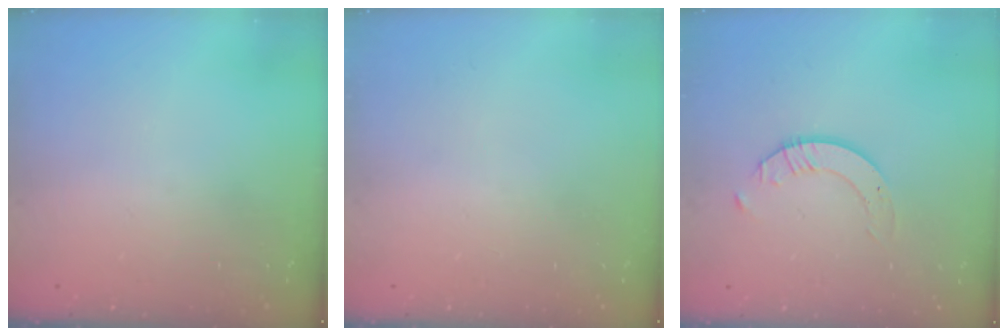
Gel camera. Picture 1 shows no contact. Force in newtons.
{"total": 0.0}
{"total": 2.0, "press": 2.0, "slide": 0.2}